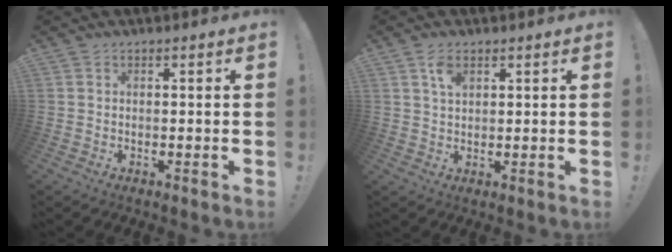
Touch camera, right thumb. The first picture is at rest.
{"total": 4.2, "force": [2.3, 2.1, 2.7], "torque": [-0.035, -0.011, 0.038]}